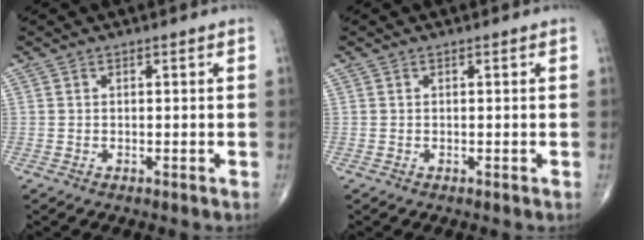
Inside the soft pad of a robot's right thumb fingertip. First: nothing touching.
{"total": 0.0}